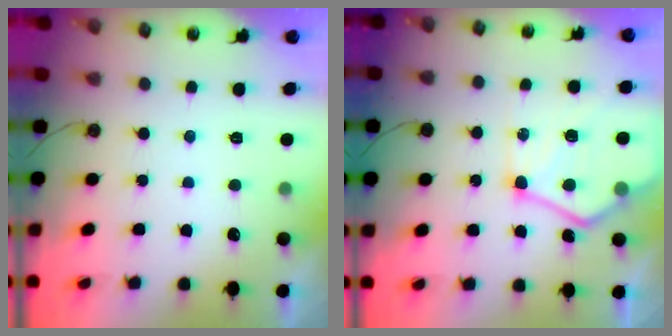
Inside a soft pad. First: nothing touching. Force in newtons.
{"total": 17.0, "press": 16.9, "slide": 1.7}